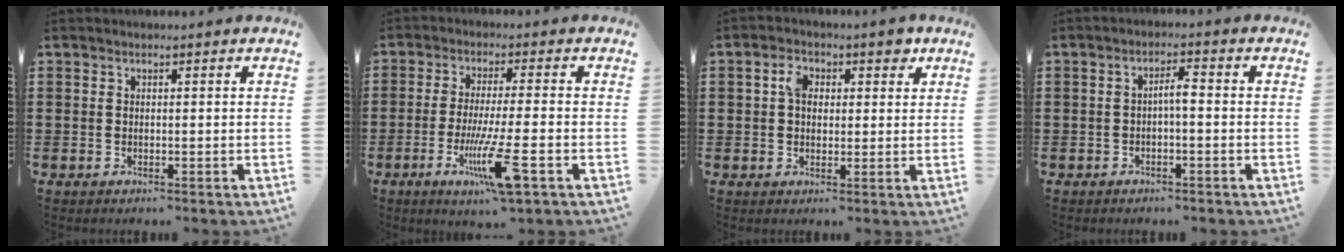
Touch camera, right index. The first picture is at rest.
{"total": 9.8, "force": [-3.5, 0.8, 9.1], "torque": [-0.172, -0.016, -0.062]}
{"total": 4.6, "force": [1.4, 2.9, 3.3], "torque": [-0.060, 0.008, 0.018]}
{"total": 2.5, "force": [-0.7, 0.4, 2.3], "torque": [-0.045, 0.004, -0.016]}